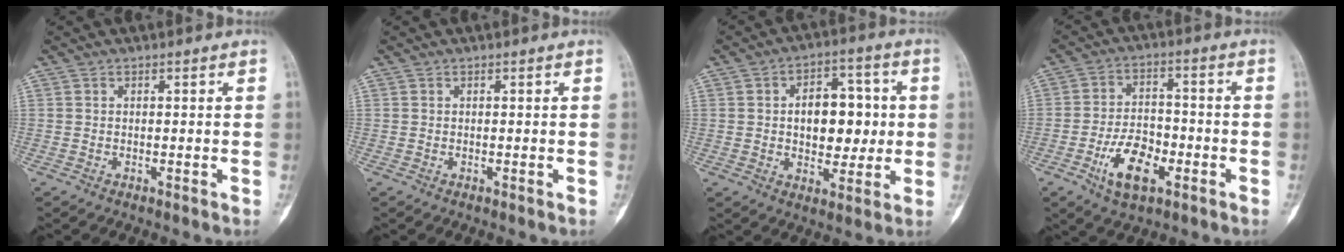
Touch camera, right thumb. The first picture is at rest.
{"total": 0.0}
{"total": 12.3, "force": [0.7, 7.8, 9.5], "torque": [-0.088, 0.011, 0.013]}
{"total": 10.2, "force": [-4.3, 5.5, 7.5], "torque": [-0.118, 0.022, -0.073]}